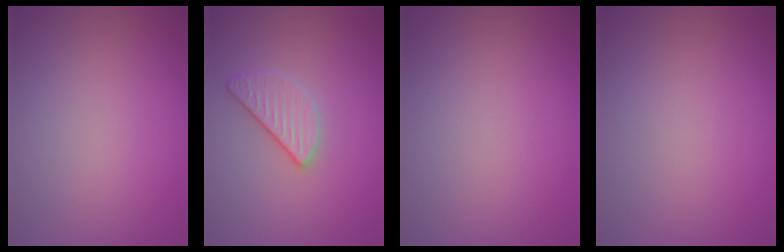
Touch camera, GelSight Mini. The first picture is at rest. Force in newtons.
{"total": 2.7, "press": 2.3, "slide": 1.3}
{"total": 0.0}
{"total": 0.0}